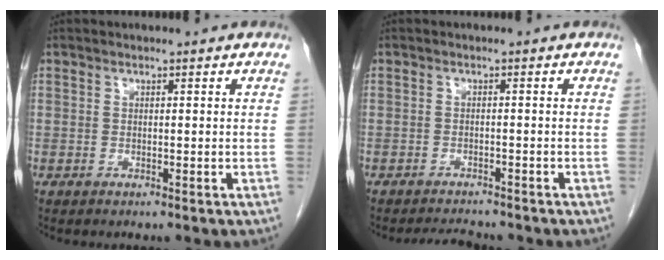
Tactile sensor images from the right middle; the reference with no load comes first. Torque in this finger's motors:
{"motor_torque": [0.02, -0.02, -0.02, 0.00]}